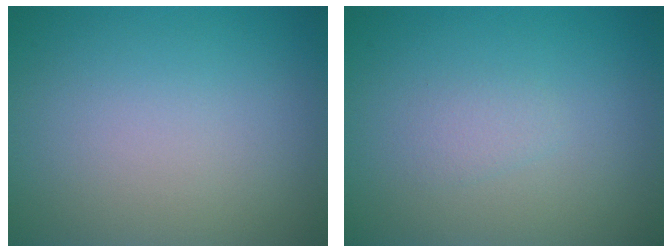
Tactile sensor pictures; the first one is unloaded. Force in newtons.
{"total": 0.9, "press": 0.9, "slide": 0.1}